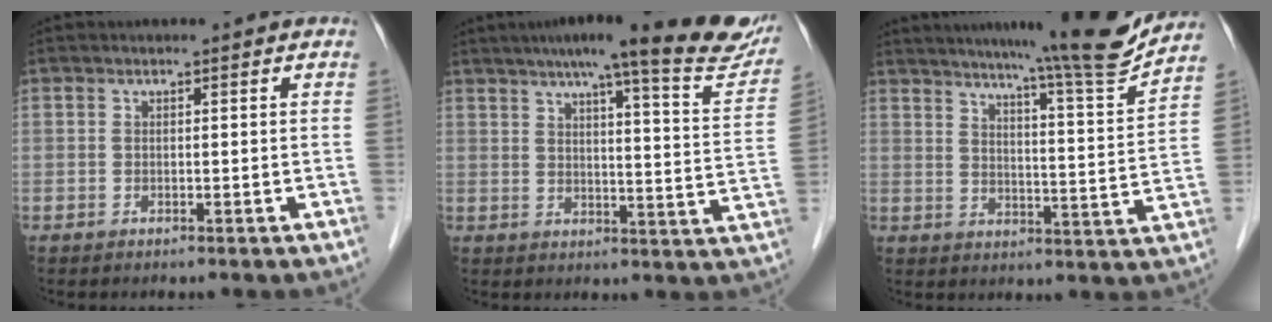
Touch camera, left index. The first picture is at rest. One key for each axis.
{"total": 22.2, "fx": 18.0, "fy": 1.7, "fz": 12.9, "tx": -0.169, "ty": -0.016, "tz": 0.214}
{"total": 15.7, "fx": 14.0, "fy": -1.6, "fz": 6.9, "tx": -0.106, "ty": -0.039, "tz": 0.185}